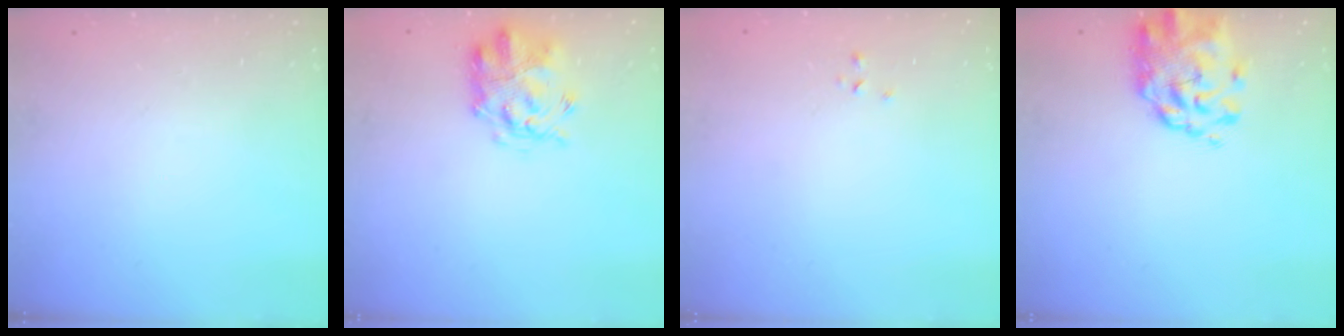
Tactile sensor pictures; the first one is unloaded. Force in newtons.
{"total": 3.7, "press": 3.5, "slide": 1.1}
{"total": 0.0}
{"total": 3.1, "press": 3.0, "slide": 1.0}